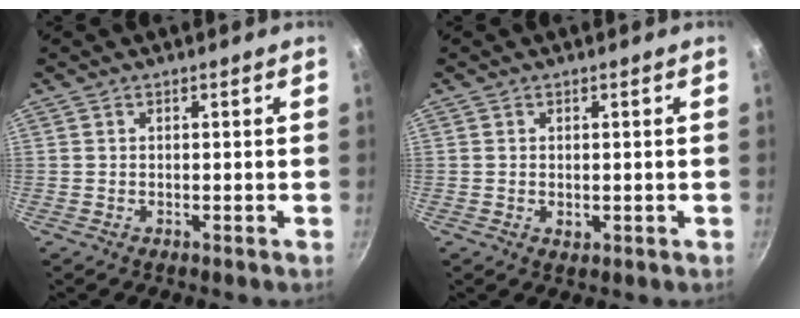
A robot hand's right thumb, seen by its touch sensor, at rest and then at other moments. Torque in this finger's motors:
{"motor_torque": [-0.28, 0.04, -0.17, 0.03, -0.02]}